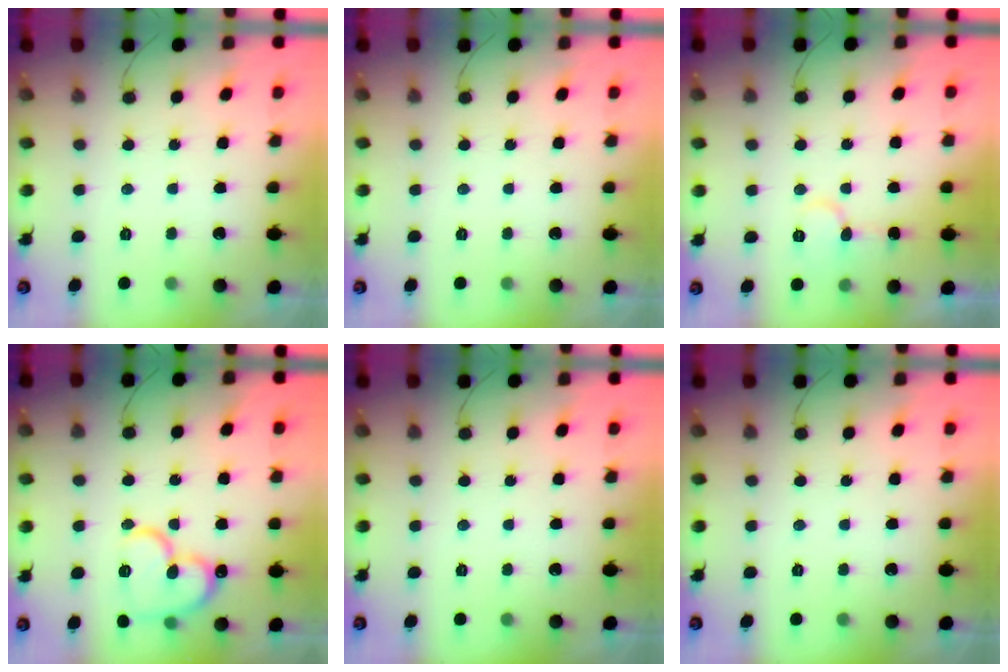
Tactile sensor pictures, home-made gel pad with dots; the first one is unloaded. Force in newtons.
{"total": 0.0}
{"total": 6.3, "press": 6.3, "slide": 0.5}
{"total": 15.6, "press": 15.5, "slide": 1.8}
{"total": 0.0}
{"total": 0.0}